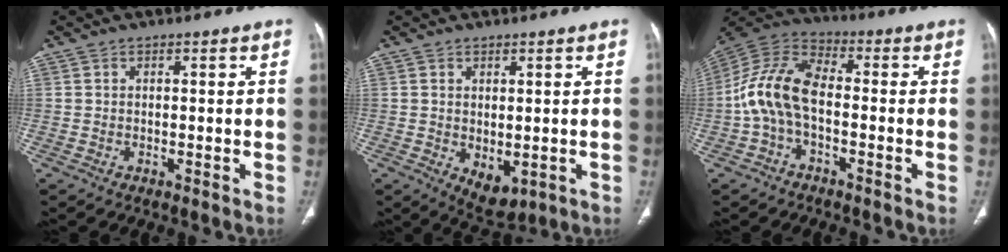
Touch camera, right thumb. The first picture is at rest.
{"total": 5.1, "force": [-0.7, 3.1, 4.0], "torque": [-0.049, -0.008, 0.009]}
{"total": 12.0, "force": [-1.9, 6.8, 9.7], "torque": [-0.196, 0.038, -0.047]}